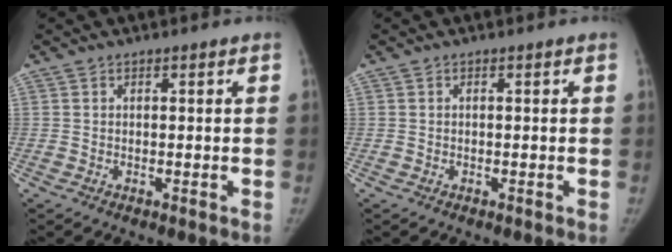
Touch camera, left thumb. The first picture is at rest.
{"total": 0.0}